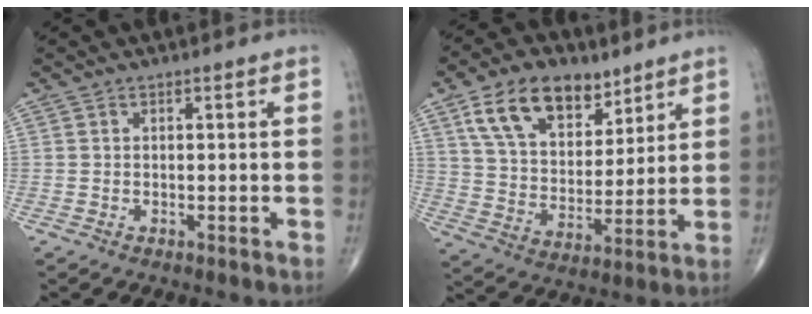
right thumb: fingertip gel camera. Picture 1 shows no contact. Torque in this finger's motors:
{"motor_torque": [-1.11, 2.23, 1.30, 1.19, 0.12]}